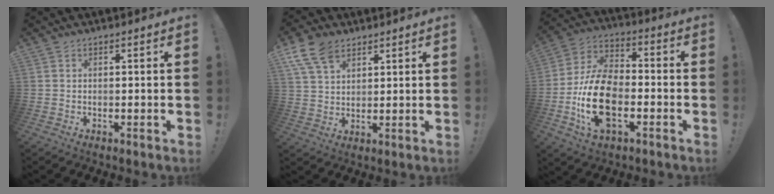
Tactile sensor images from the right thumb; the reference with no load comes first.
{"total": 9.7, "force": [5.9, 5.7, 5.2], "torque": [-0.098, -0.016, 0.118]}
{"total": 19.1, "force": [-5.9, 11.4, 14.2], "torque": [-0.270, 0.027, -0.095]}